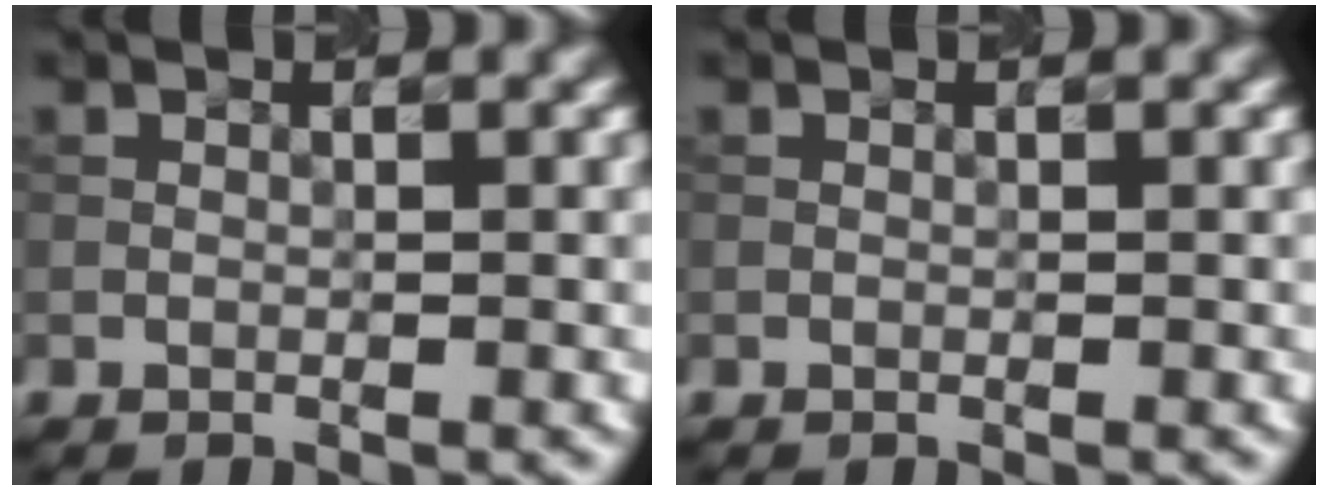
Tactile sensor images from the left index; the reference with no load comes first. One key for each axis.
{"total": 0.0}